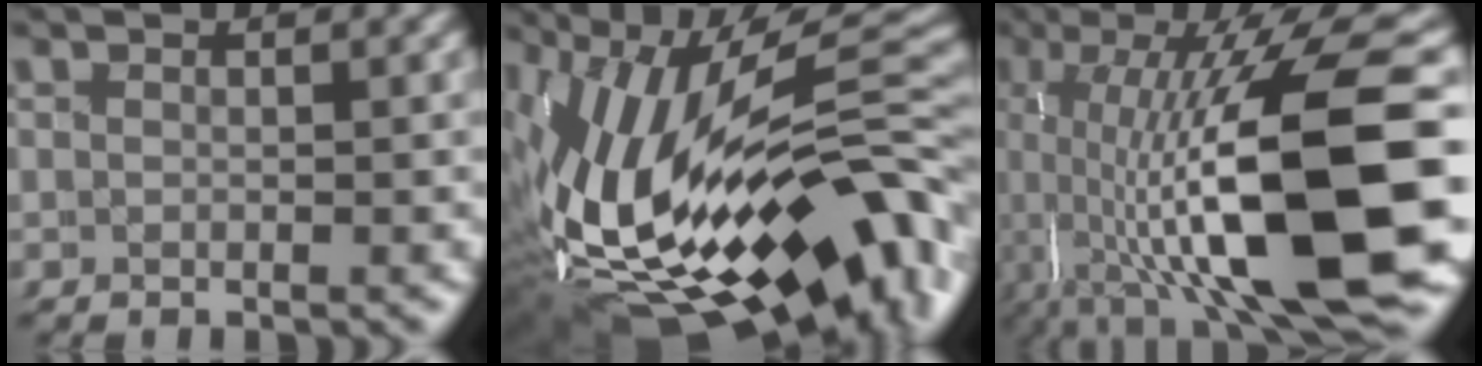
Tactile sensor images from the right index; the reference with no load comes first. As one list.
[{"total": 17.2, "force": [-5.3, 8.3, 14.2], "torque": [-0.237, -0.034, -0.051]}, {"total": 16.0, "force": [-1.3, 5.4, 15.0], "torque": [-0.231, -0.012, -0.009]}]